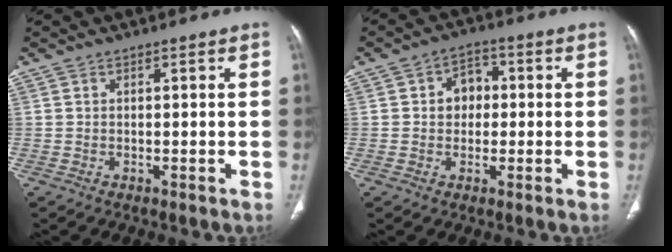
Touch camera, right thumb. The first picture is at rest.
{"total": 5.6, "force": [0.3, 4.6, 3.2], "torque": [-0.022, 0.014, -0.002]}